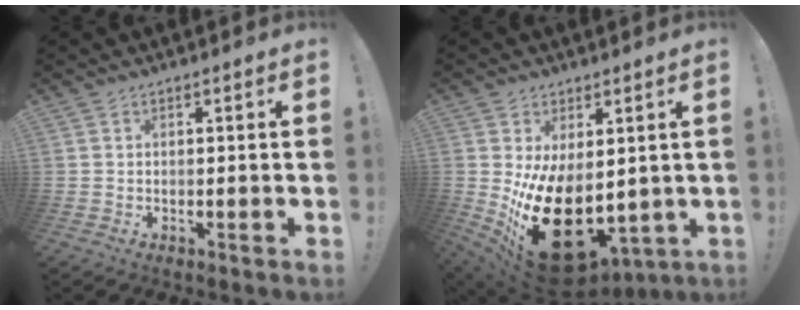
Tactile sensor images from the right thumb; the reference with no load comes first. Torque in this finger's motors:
{"motor_torque": [1.15, 2.98, 2.45, -0.32, 0.83]}